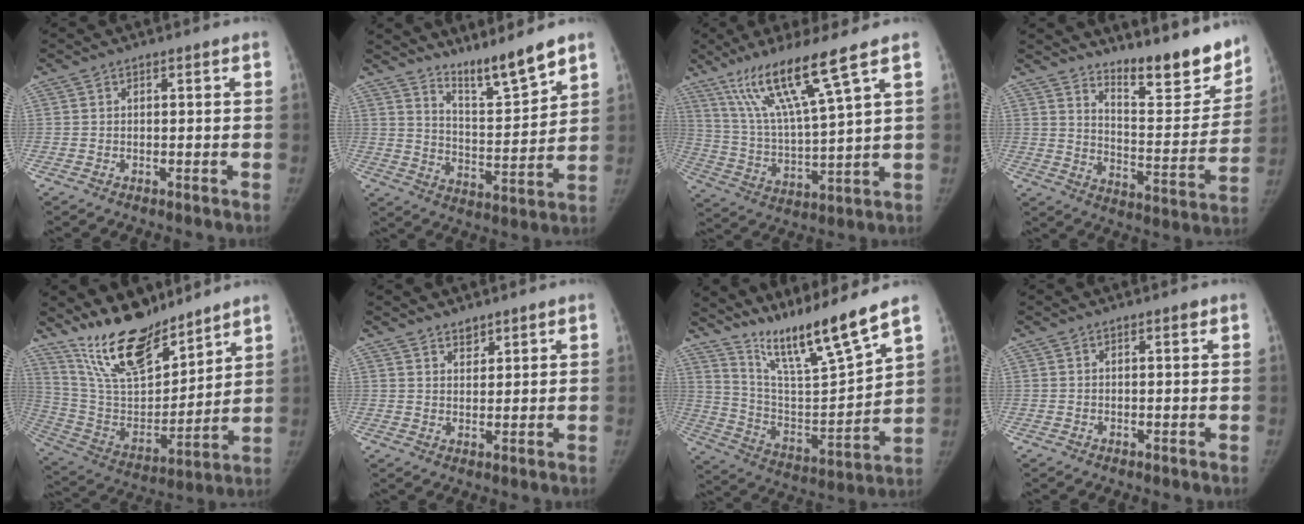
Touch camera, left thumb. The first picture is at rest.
{"total": 10.1, "force": [8.5, 0.8, 5.5], "torque": [-0.080, -0.072, 0.153]}
{"total": 15.4, "force": [9.5, 0.3, 12.1], "torque": [-0.232, -0.043, 0.186]}
{"total": 18.6, "force": [15.0, 5.2, 9.6], "torque": [-0.091, -0.122, 0.211]}
{"total": 19.1, "force": [15.4, 6.7, 9.2], "torque": [-0.121, -0.097, 0.290]}
{"total": 2.6, "force": [2.2, 1.3, 0.6], "torque": [0.004, -0.016, 0.035]}
{"total": 16.5, "force": [13.3, 0.0, 9.7], "torque": [-0.149, -0.082, 0.251]}
{"total": 0.7, "force": [0.4, 0.2, 0.6], "torque": [-0.007, -0.001, 0.007]}